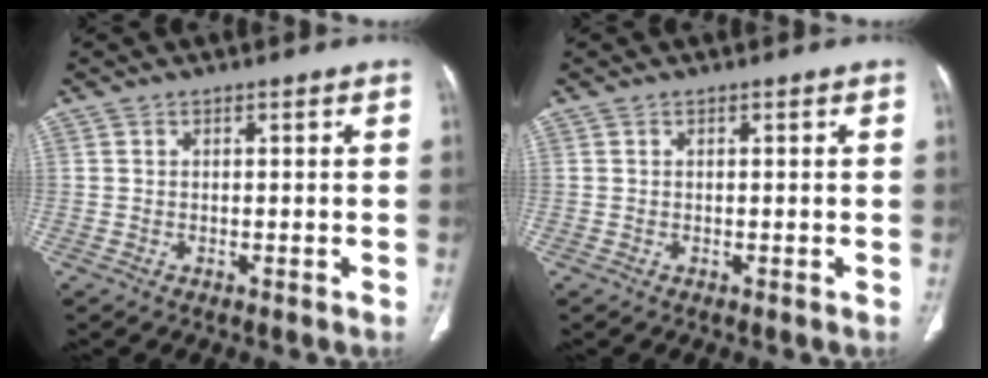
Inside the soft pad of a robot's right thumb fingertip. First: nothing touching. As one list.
[{"total": 0.0}]